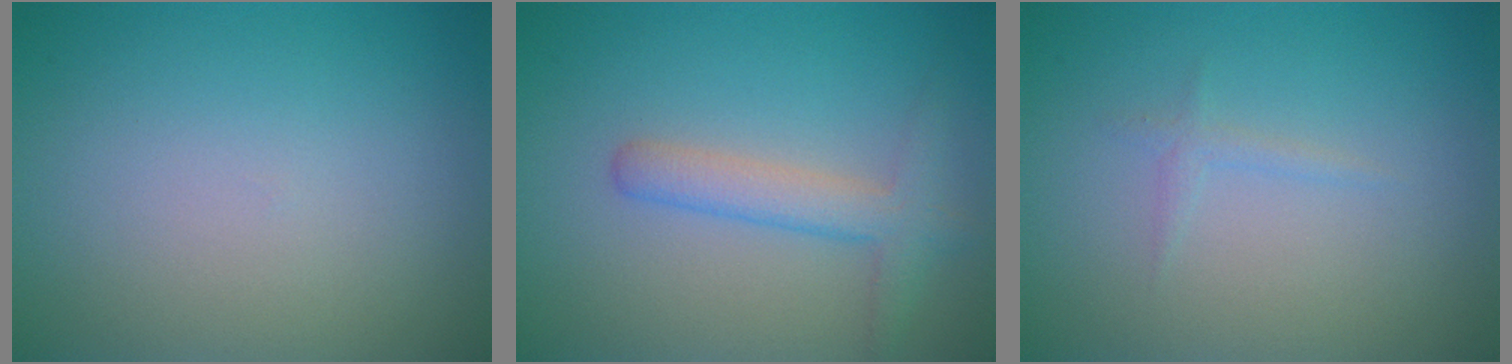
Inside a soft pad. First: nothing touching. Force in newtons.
{"total": 2.9, "press": 2.9, "slide": 0.2}
{"total": 0.8, "press": 0.8, "slide": 0.1}